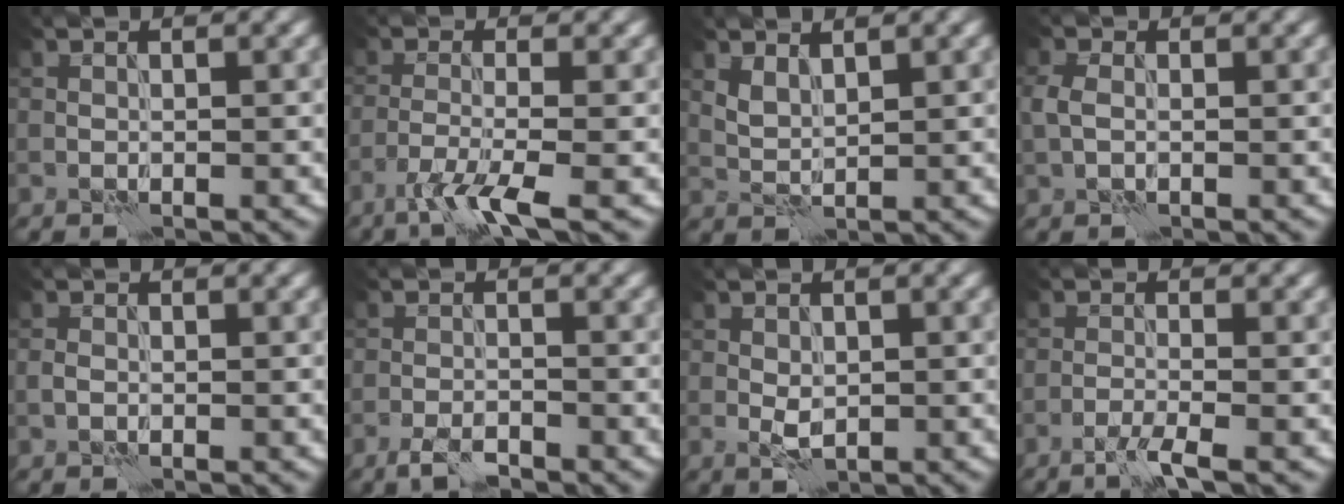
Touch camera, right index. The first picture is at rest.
{"total": 4.4, "force": [-2.7, 0.6, 3.5], "torque": [-0.065, -0.001, -0.063]}
{"total": 1.9, "force": [1.4, 0.6, 1.1], "torque": [-0.027, -0.002, 0.030]}
{"total": 1.9, "force": [-0.1, 1.3, 1.4], "torque": [-0.036, 0.004, -0.006]}
{"total": 1.0, "force": [-0.4, 0.7, 0.7], "torque": [-0.015, 0.000, -0.010]}
{"total": 2.4, "force": [-1.9, 0.6, 1.5], "torque": [-0.032, -0.001, -0.040]}
{"total": 1.8, "force": [0.0, 1.1, 1.4], "torque": [-0.027, -0.002, 0.001]}
{"total": 2.3, "force": [-1.5, 0.2, 1.7], "torque": [-0.030, 0.003, -0.040]}